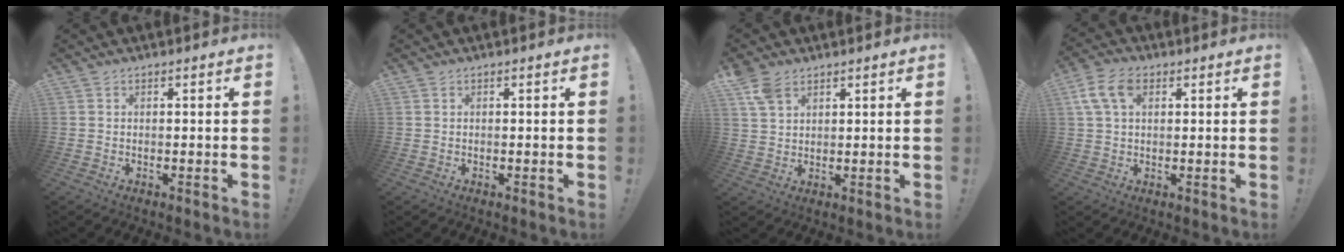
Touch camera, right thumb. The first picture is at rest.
{"total": 0.0}
{"total": 6.4, "force": [3.9, 3.8, 3.3], "torque": [-0.056, -0.013, 0.076]}
{"total": 8.9, "force": [3.0, 5.7, 6.2], "torque": [-0.131, 0.007, 0.059]}